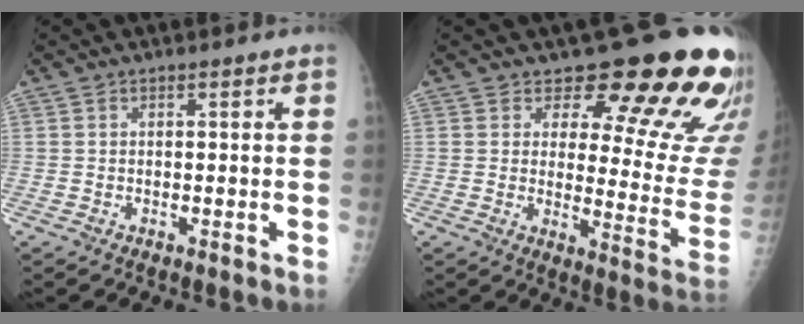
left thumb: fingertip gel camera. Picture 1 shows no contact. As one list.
[{"total": 17.7, "force": [13.6, 6.6, 9.2], "torque": [-0.055, -0.102, 0.151]}]